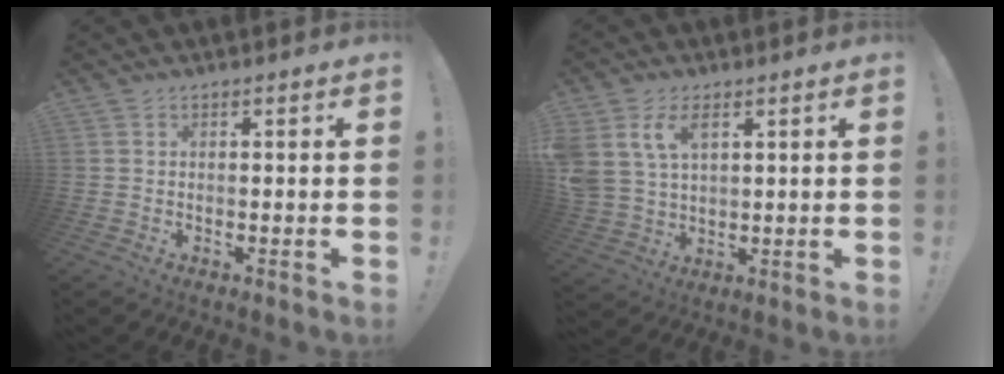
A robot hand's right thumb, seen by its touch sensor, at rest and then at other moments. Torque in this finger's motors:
{"motor_torque": [0.42, 0.46, 1.23, 0.49, 0.35]}